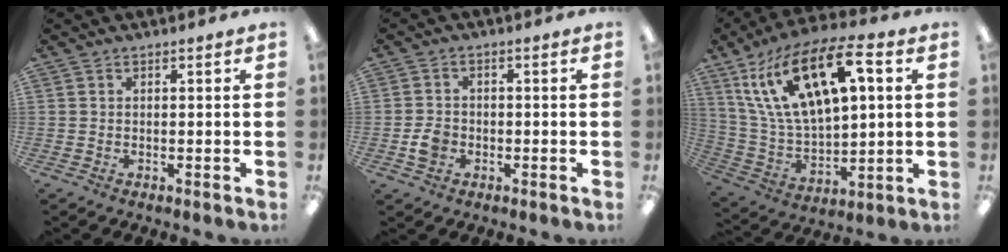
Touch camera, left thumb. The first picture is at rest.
{"total": 3.9, "force": [-1.1, 3.1, 2.1], "torque": [-0.041, 0.005, -0.020]}
{"total": 21.3, "force": [10.2, 10.0, 15.8], "torque": [-0.323, -0.029, 0.175]}